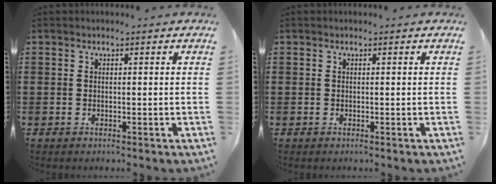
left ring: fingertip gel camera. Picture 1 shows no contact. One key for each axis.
{"total": 0.0}